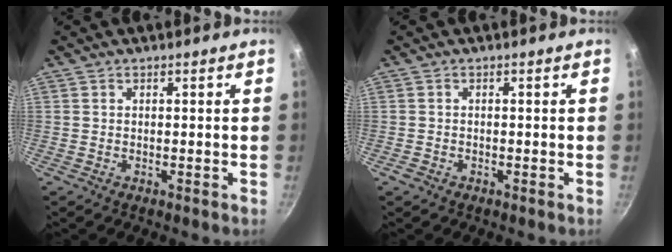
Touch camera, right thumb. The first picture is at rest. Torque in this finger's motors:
{"motor_torque": [-0.64, 0.38, -0.44, 0.16, 0.03]}